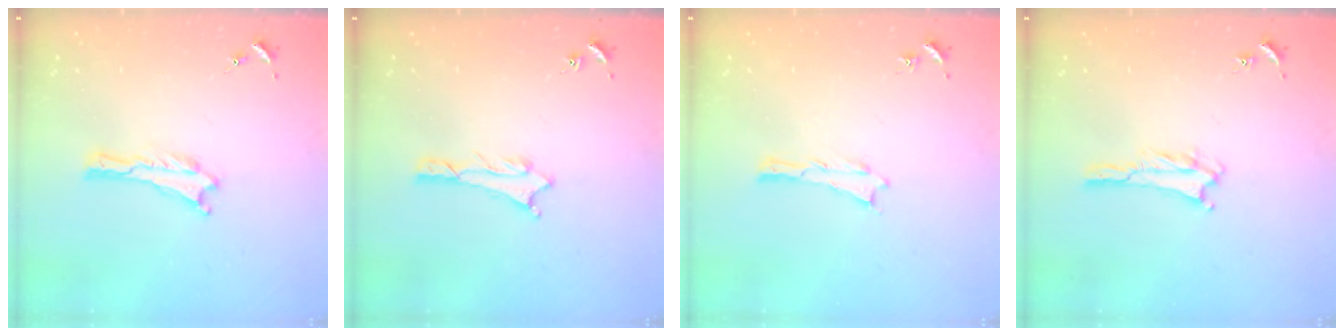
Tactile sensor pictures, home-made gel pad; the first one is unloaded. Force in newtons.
{"total": 1.1, "press": 1.0, "slide": 0.1}
{"total": 0.0}
{"total": 2.1, "press": 2.1, "slide": 0.3}